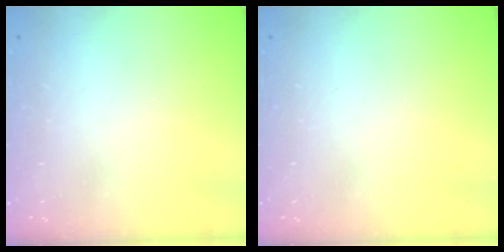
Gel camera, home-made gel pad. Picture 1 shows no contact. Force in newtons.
{"total": 0.6, "press": 0.3, "slide": 0.5}